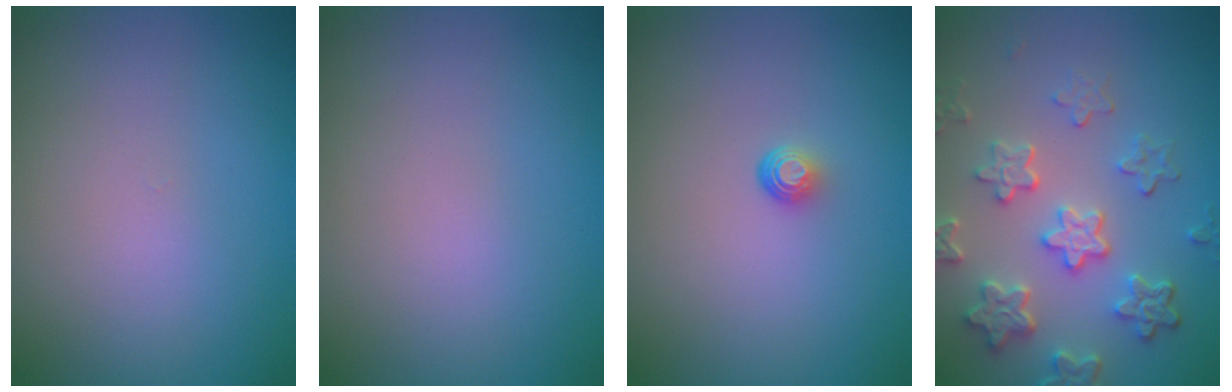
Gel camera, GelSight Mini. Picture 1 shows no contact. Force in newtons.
{"total": 0.0}
{"total": 1.0, "press": 0.6, "slide": 0.8}
{"total": 5.7, "press": 4.3, "slide": 3.7}